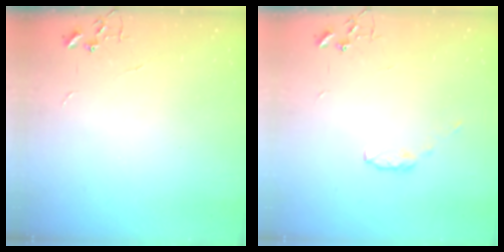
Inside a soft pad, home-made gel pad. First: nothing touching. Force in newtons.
{"total": 5.3, "press": 5.2, "slide": 0.8}